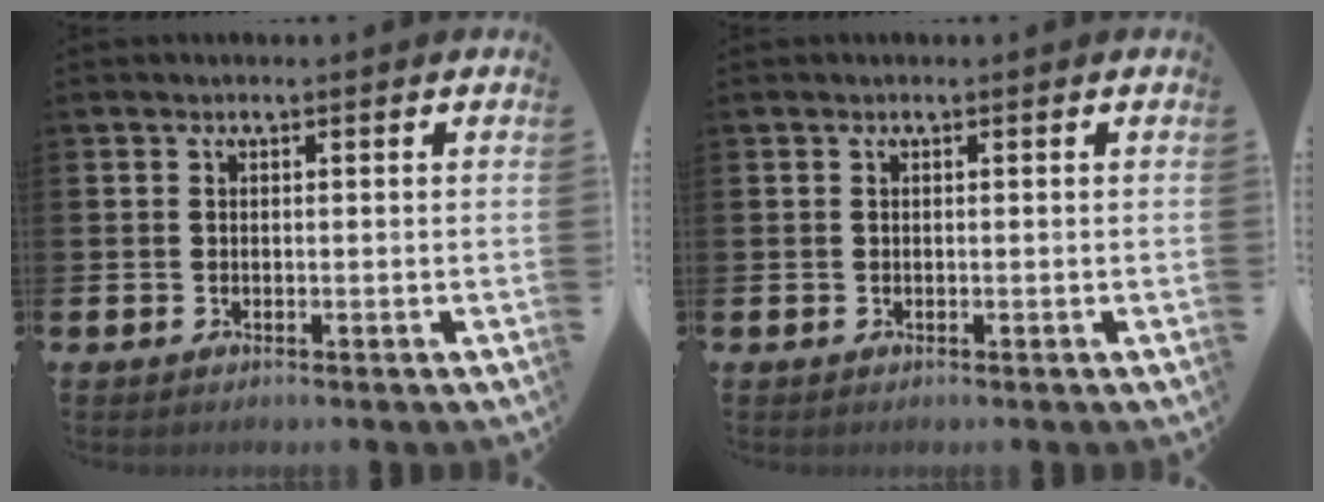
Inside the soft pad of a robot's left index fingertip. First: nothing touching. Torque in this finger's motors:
{"motor_torque": [0.00, 0.00, 0.00, 0.01]}